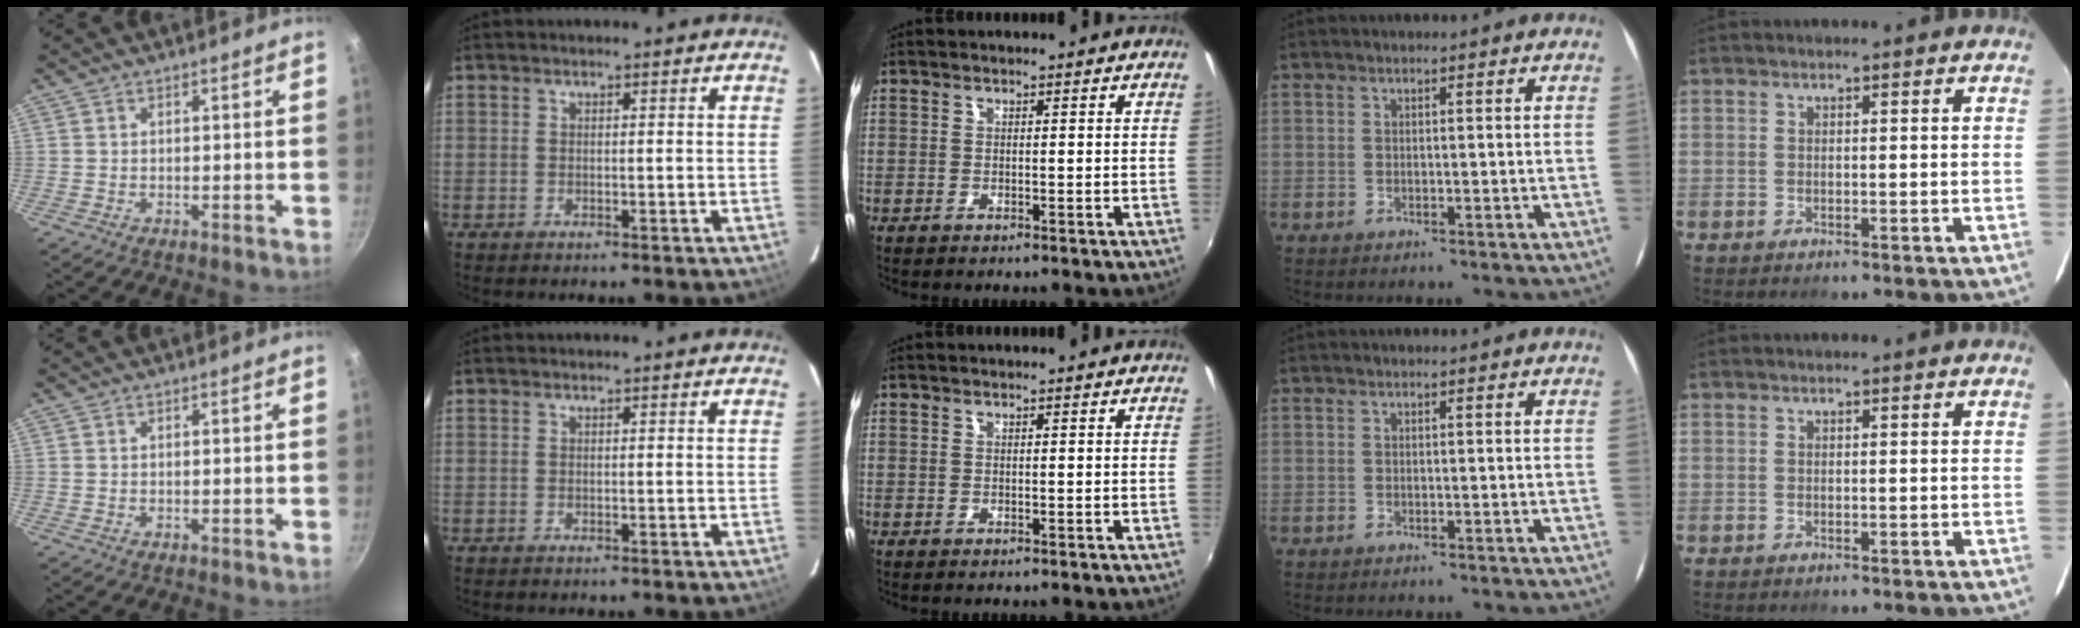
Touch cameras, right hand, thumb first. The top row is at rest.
{}